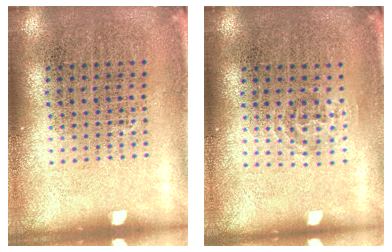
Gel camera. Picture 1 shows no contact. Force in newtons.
{"total": 0.9, "press": 0.6, "slide": 0.7}